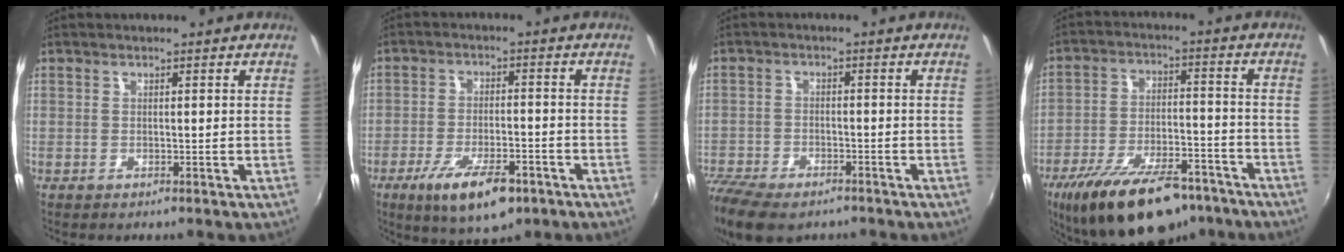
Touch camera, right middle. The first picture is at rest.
{"total": 11.0, "force": [-6.4, 3.7, 8.2], "torque": [-0.165, -0.023, -0.103]}
{"total": 13.6, "force": [-9.9, 6.2, 6.9], "torque": [-0.187, -0.043, -0.176]}
{"total": 20.9, "force": [-15.4, 8.1, 11.5], "torque": [-0.217, -0.018, -0.231]}